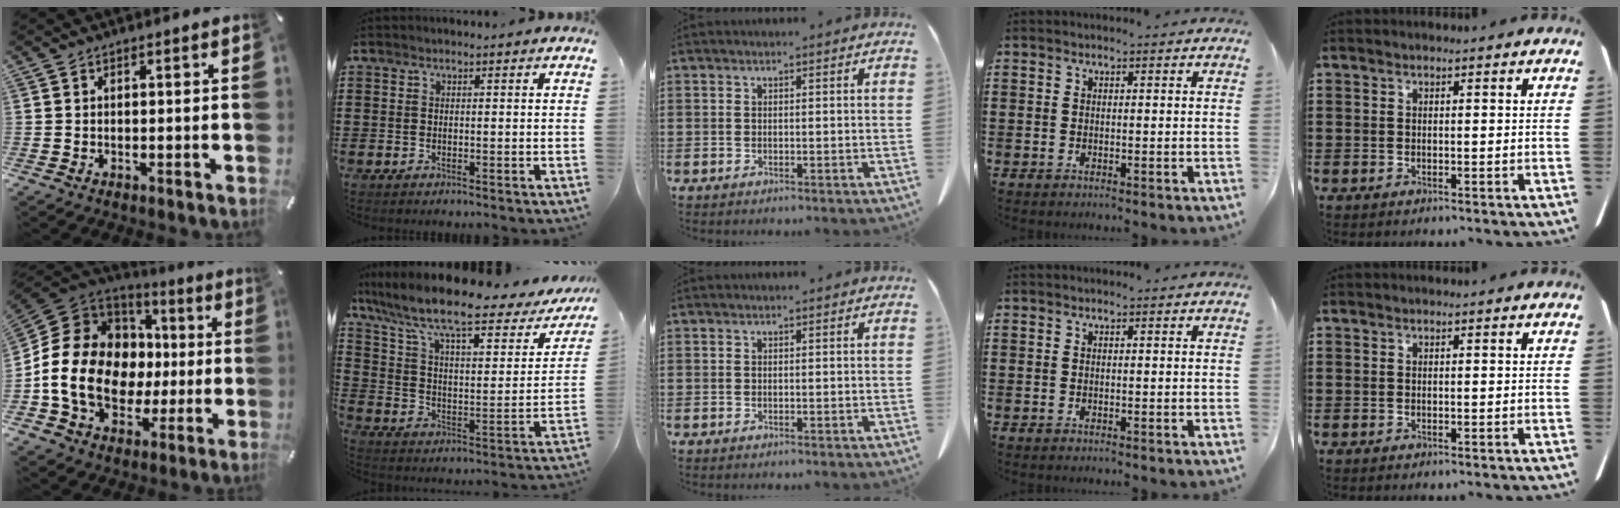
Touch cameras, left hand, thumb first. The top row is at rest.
{"thumb": {"total": 17.8, "force": [-2.9, 14.5, 9.9], "torque": [-0.216, 0.003, -0.044]}, "index": {"total": 10.5, "force": [8.3, 1.6, 6.2], "torque": [-0.154, -0.053, 0.137]}}